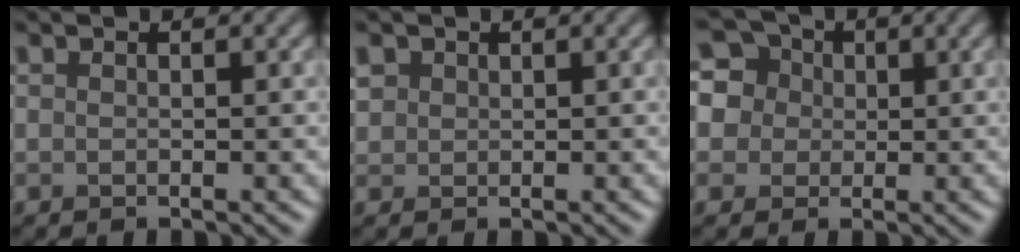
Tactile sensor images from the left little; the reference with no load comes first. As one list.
[{"total": 1.4, "force": [0.4, 1.3, 0.4], "torque": [-0.019, 0.000, 0.008]}, {"total": 12.4, "force": [5.5, 9.8, 5.3], "torque": [-0.146, 0.049, 0.078]}]